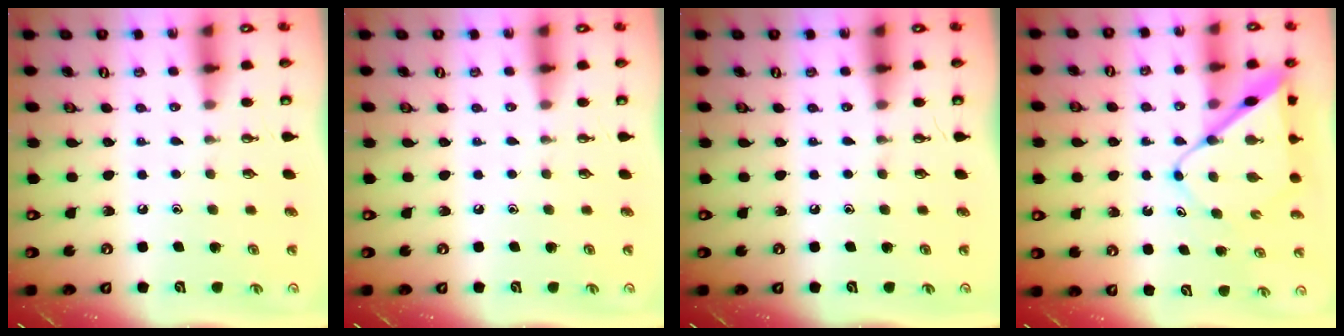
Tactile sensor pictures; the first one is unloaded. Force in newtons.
{"total": 0.0}
{"total": 0.0}
{"total": 8.9, "press": 8.9, "slide": 0.6}